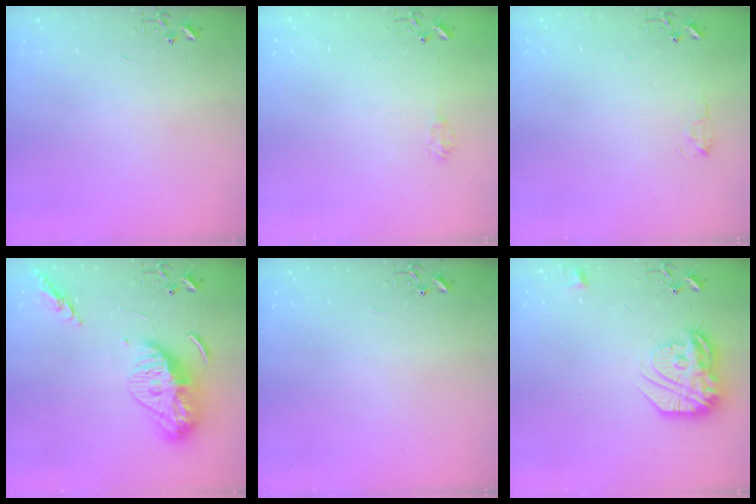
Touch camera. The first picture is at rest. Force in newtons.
{"total": 6.1, "press": 6.1, "slide": 0.8}
{"total": 6.4, "press": 6.3, "slide": 0.9}
{"total": 15.2, "press": 15.2, "slide": 1.3}
{"total": 0.0}
{"total": 18.4, "press": 18.3, "slide": 1.7}